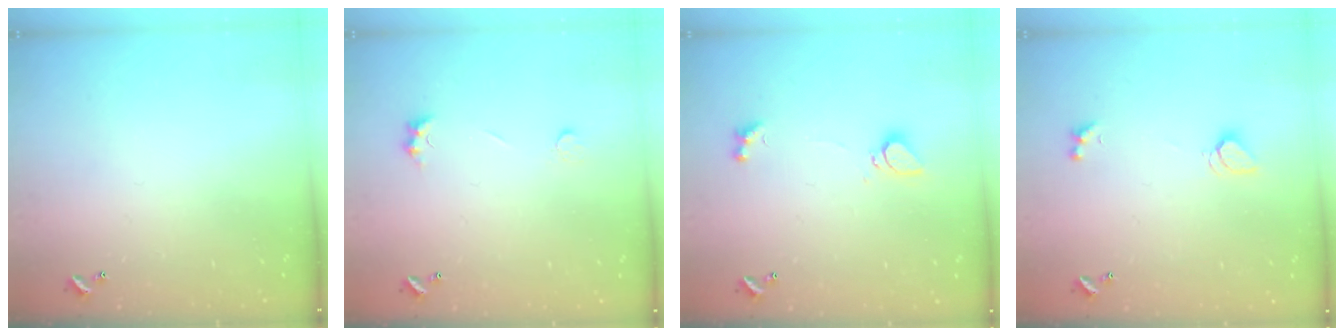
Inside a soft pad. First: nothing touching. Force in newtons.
{"total": 1.8, "press": 1.7, "slide": 0.4}
{"total": 1.3, "press": 1.2, "slide": 0.4}
{"total": 2.0, "press": 2.0, "slide": 0.5}